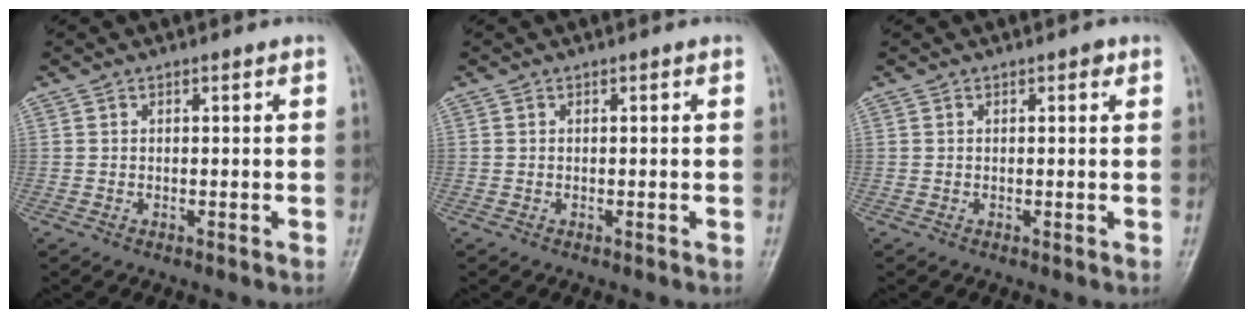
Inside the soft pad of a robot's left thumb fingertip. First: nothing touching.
{"total": 0.0}
{"total": 0.9, "force": [0.4, 0.4, 0.6], "torque": [-0.004, 0.000, 0.003]}